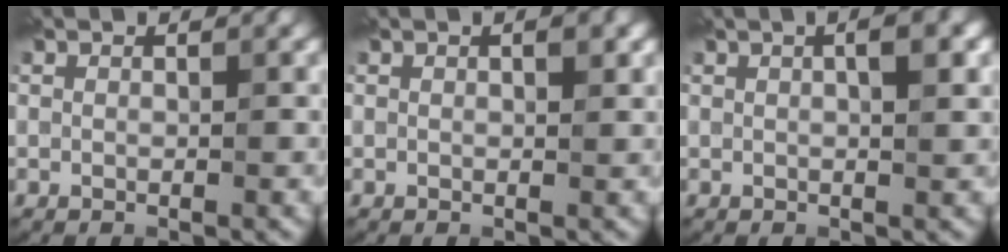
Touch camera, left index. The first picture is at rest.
{"total": 1.1, "force": [0.5, 0.3, 1.0], "torque": [-0.012, -0.001, 0.008]}
{"total": 3.3, "force": [1.2, 1.1, 2.9], "torque": [-0.019, 0.006, 0.006]}